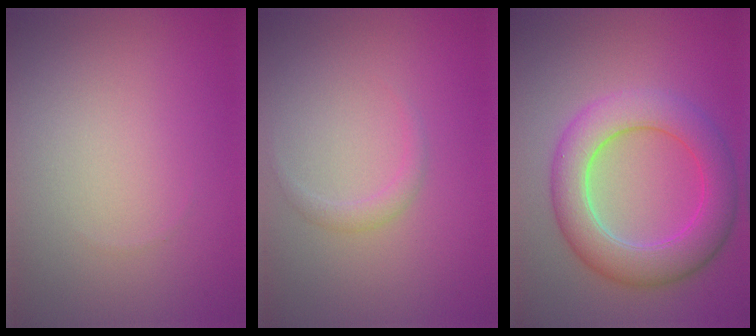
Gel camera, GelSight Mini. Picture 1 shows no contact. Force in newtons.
{"total": 1.1, "press": 1.1, "slide": 0.0}
{"total": 6.7, "press": 6.7, "slide": 0.3}